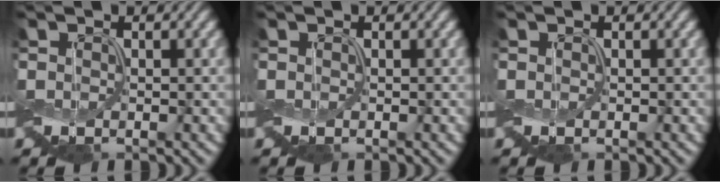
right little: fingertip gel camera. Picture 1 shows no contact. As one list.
[{"total": 0.0}, {"total": 0.0}]